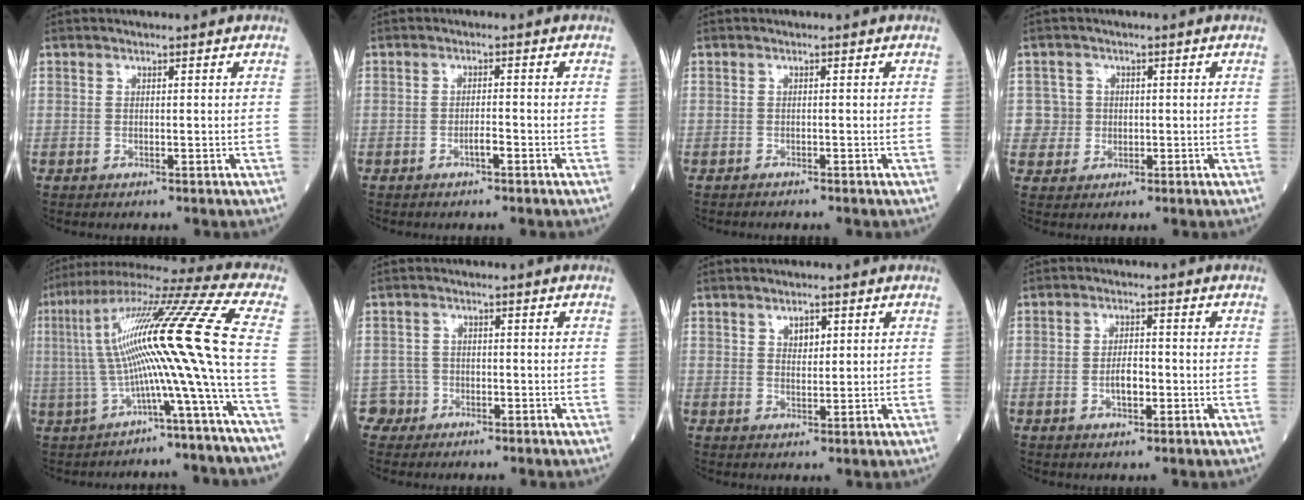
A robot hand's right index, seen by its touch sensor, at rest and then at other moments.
{"total": 1.6, "force": [-0.9, 0.2, 1.3], "torque": [-0.019, 0.003, -0.018]}
{"total": 1.3, "force": [-1.2, 0.1, 0.5], "torque": [-0.009, -0.002, -0.016]}
{"total": 3.7, "force": [0.2, 3.6, -0.2], "torque": [0.020, 0.007, 0.002]}
{"total": 18.2, "force": [-1.8, -1.6, 18.0], "torque": [-0.329, 0.037, -0.041]}
{"total": 2.7, "force": [-1.3, 2.3, -0.7], "torque": [0.020, 0.013, -0.028]}
{"total": 2.3, "force": [1.1, 1.3, 1.6], "torque": [-0.023, 0.000, 0.018]}
{"total": 3.6, "force": [-0.9, 1.5, 3.1], "torque": [-0.053, 0.003, -0.018]}